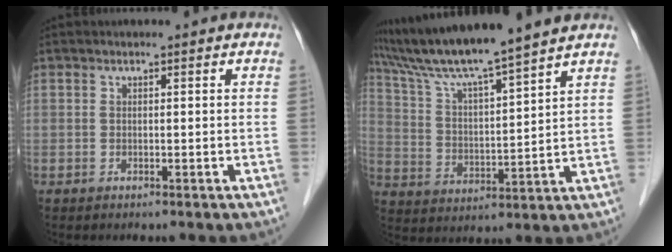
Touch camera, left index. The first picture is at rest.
{"total": 13.3, "force": [11.7, -1.7, 6.2], "torque": [-0.119, 0.012, 0.209]}